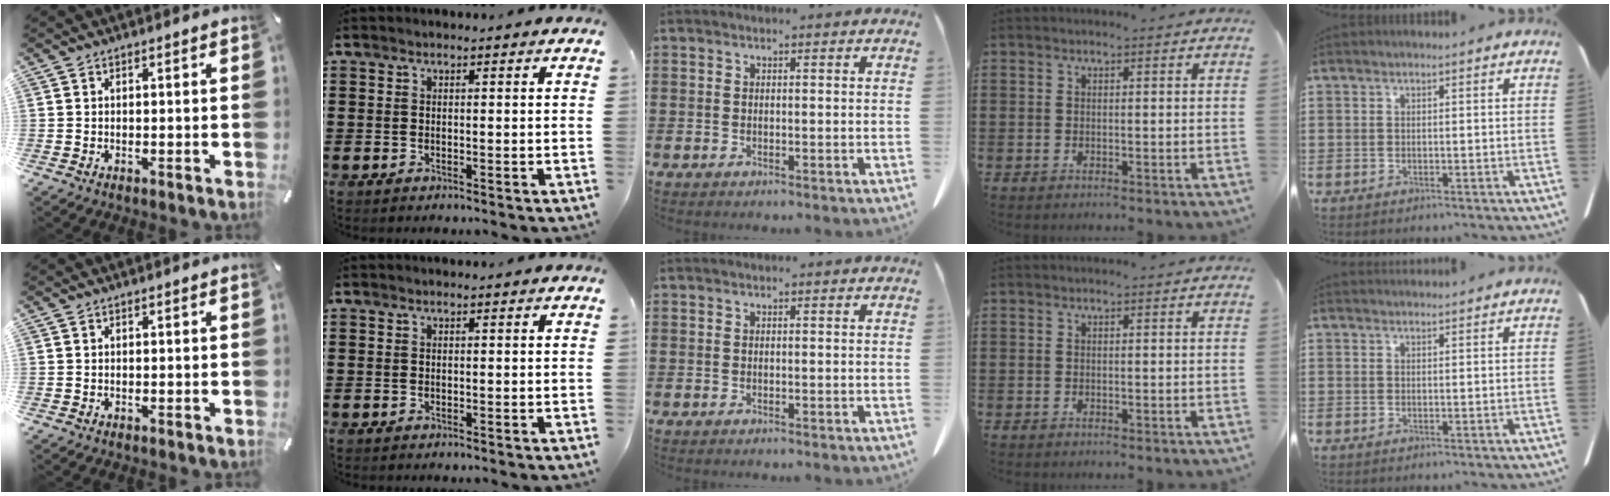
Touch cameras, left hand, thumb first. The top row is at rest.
{"little": {"total": 1.1, "force": [1.1, 0.0, 0.2], "torque": [0.004, -0.002, 0.019]}}